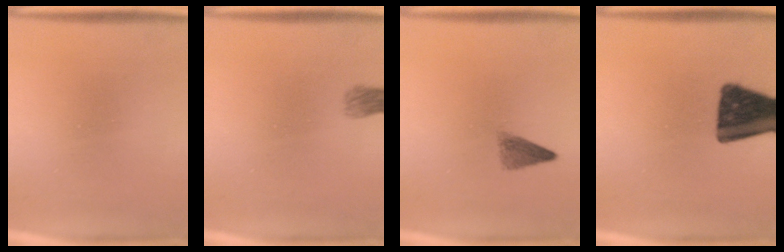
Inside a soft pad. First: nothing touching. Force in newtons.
{"total": 2.3}
{"total": 2.5}
{"total": 17.2}